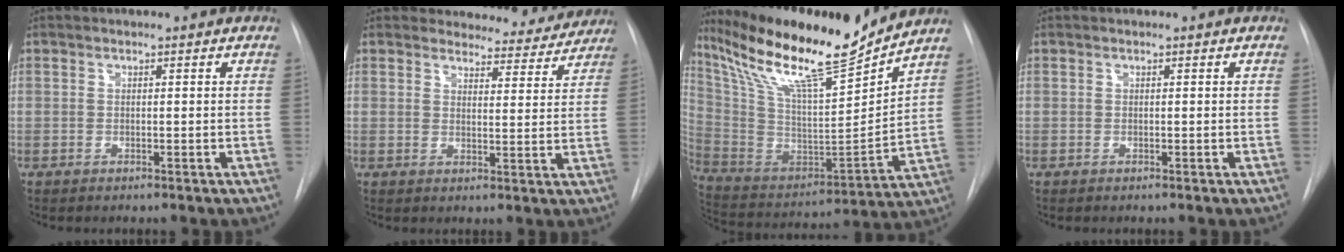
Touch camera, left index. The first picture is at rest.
{"total": 9.1, "force": [8.7, 2.7, 0.1], "torque": [0.024, -0.018, 0.090]}
{"total": 21.3, "force": [18.2, 1.0, 11.1], "torque": [-0.211, -0.024, 0.320]}
{"total": 0.0}